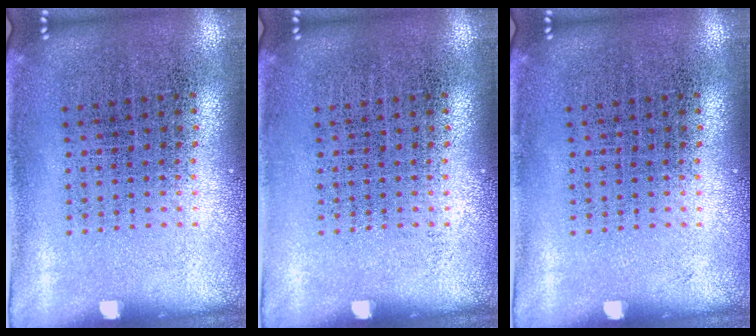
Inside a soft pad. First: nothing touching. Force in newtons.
{"total": 0.0}
{"total": 0.0}